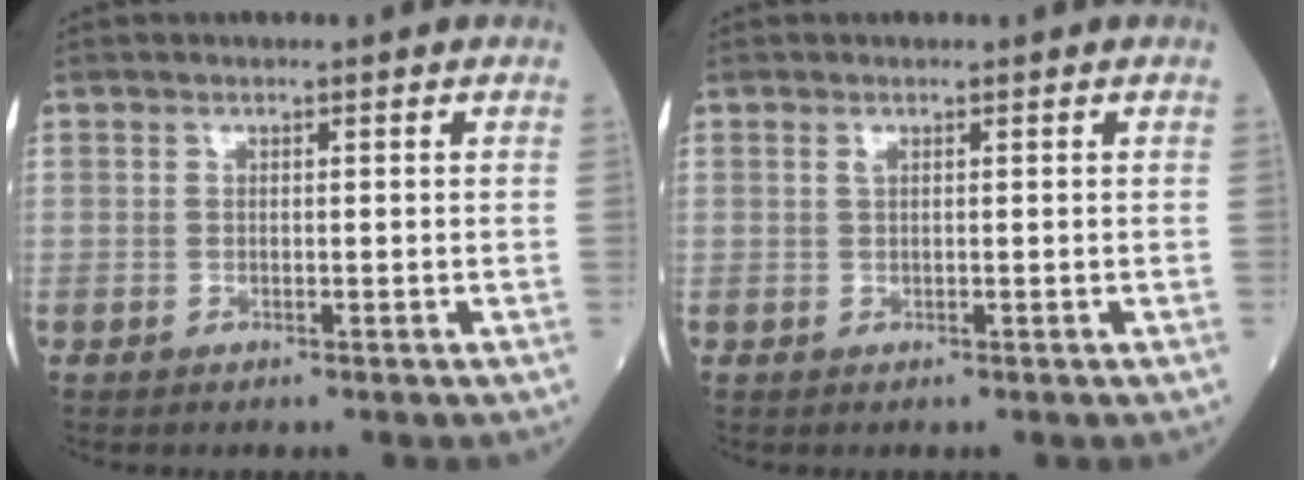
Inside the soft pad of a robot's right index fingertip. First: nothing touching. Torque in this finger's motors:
{"motor_torque": [0.16, 0.12, -0.02, 0.02]}